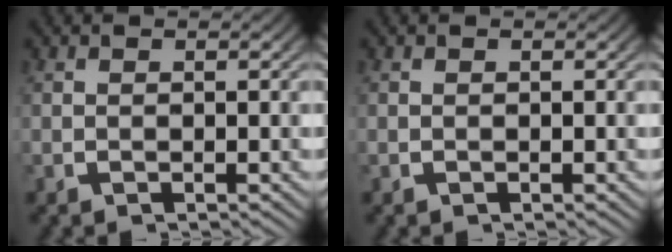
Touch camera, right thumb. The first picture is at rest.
{"total": 0.0}